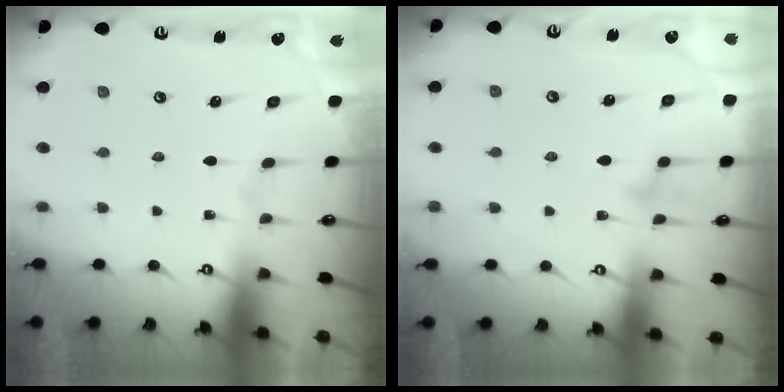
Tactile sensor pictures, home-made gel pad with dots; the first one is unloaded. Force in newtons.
{"total": 7.8, "press": 7.8, "slide": 0.7}